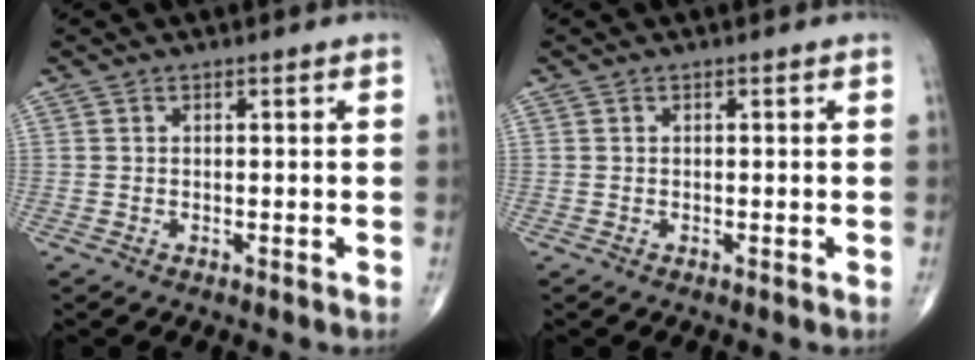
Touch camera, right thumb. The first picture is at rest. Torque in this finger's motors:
{"motor_torque": [-0.09, 0.02, -0.01, -0.01, 0.01]}